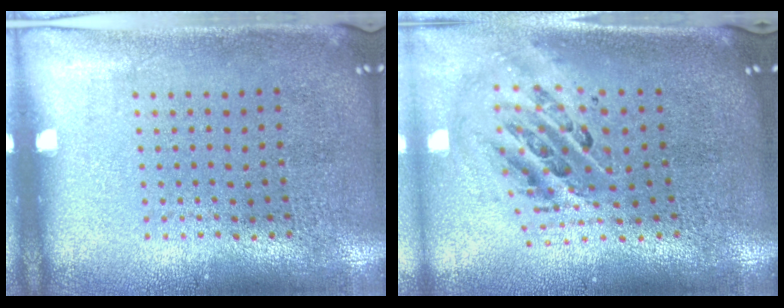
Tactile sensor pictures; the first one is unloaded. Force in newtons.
{"total": 1.6, "press": 1.3, "slide": 0.8}